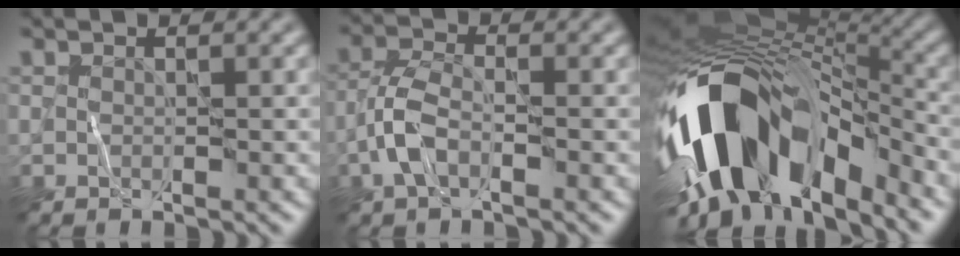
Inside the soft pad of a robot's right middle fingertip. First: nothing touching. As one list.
[{"total": 3.2, "force": [-1.5, 1.4, 2.4], "torque": [-0.051, 0.007, -0.042]}, {"total": 15.9, "force": [-6.2, 8.6, 11.9], "torque": [-0.210, -0.005, -0.104]}]